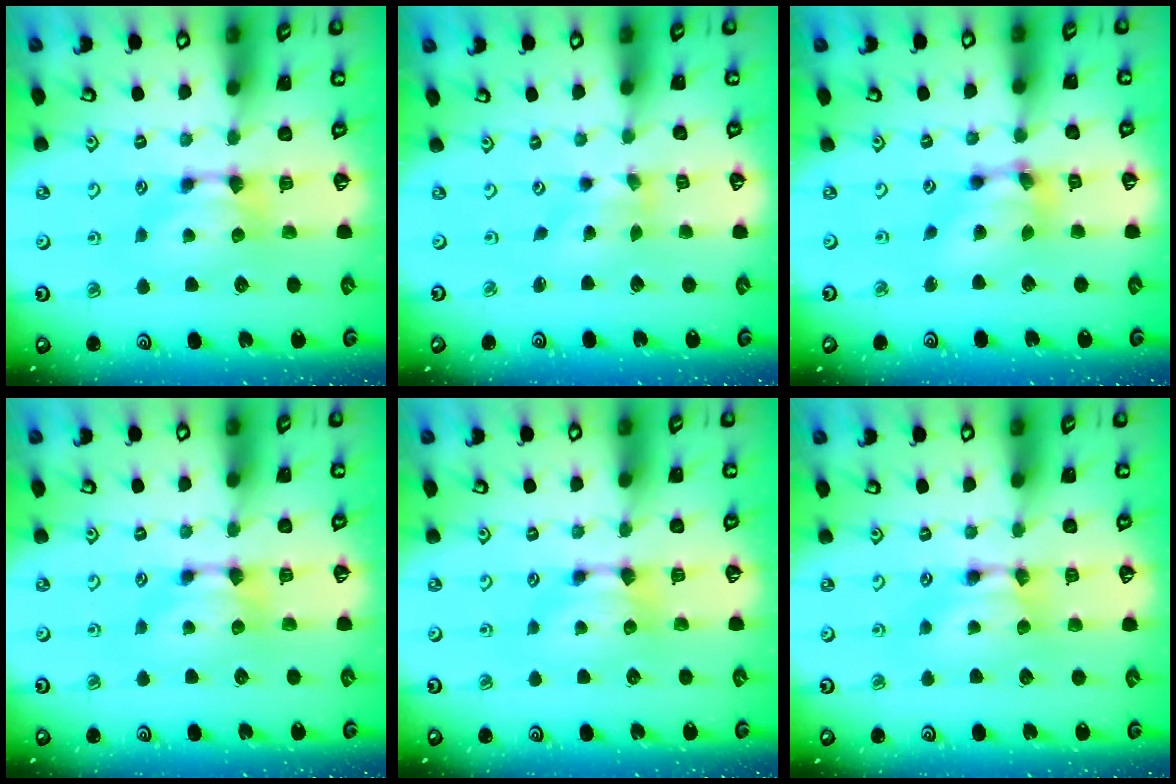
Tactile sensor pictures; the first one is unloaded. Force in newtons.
{"total": 1.6, "press": 0.9, "slide": 1.4}
{"total": 6.3, "press": 6.0, "slide": 1.9}
{"total": 0.0}
{"total": 0.0}
{"total": 1.6, "press": 1.6, "slide": 0.2}